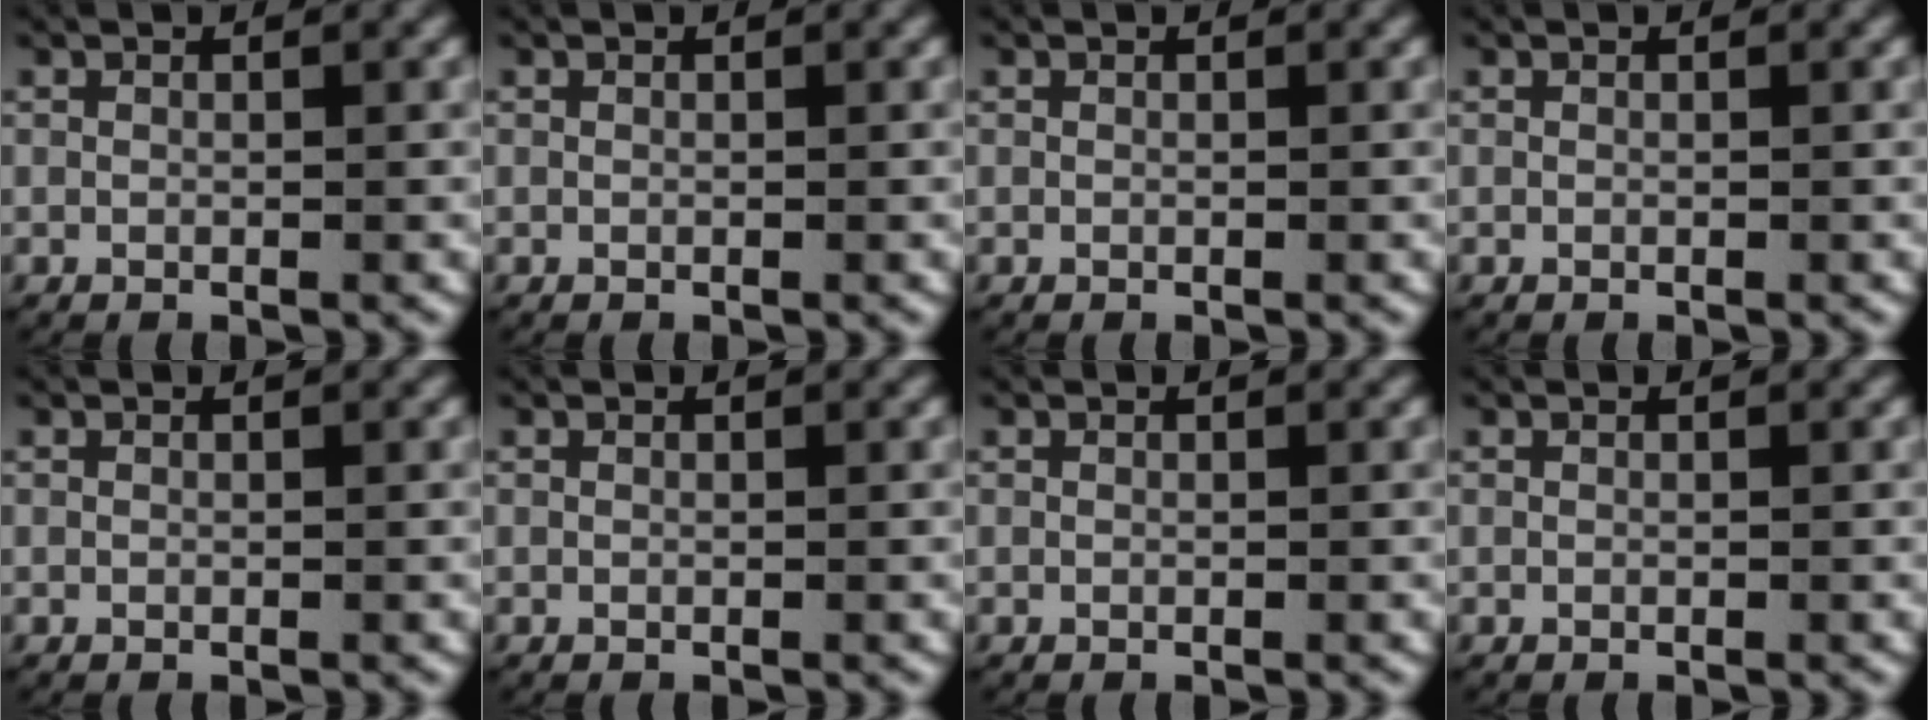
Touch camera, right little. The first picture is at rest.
{"total": 0.0}
{"total": 0.0}
{"total": 0.0}
{"total": 0.0}
{"total": 0.0}
{"total": 0.0}
{"total": 0.0}